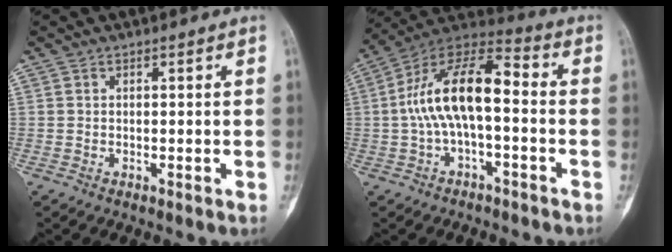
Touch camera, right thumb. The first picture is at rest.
{"total": 14.7, "force": [-0.9, 6.3, 13.3], "torque": [-0.245, 0.058, -0.025]}